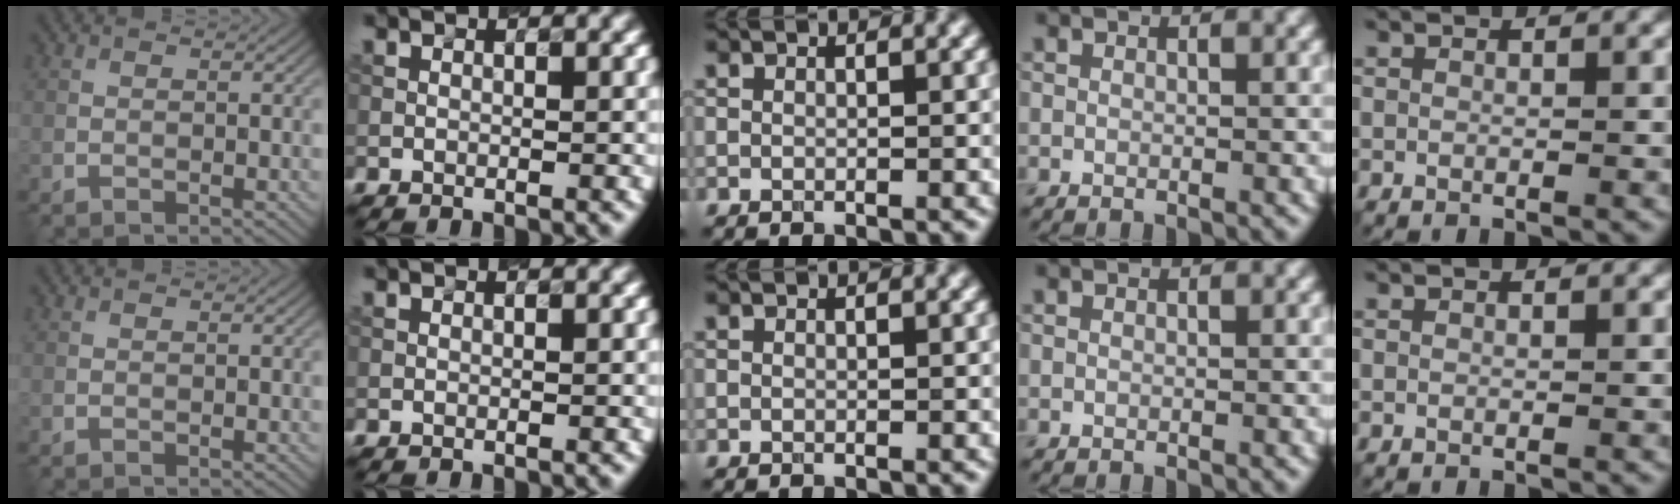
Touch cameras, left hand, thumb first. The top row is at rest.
{}